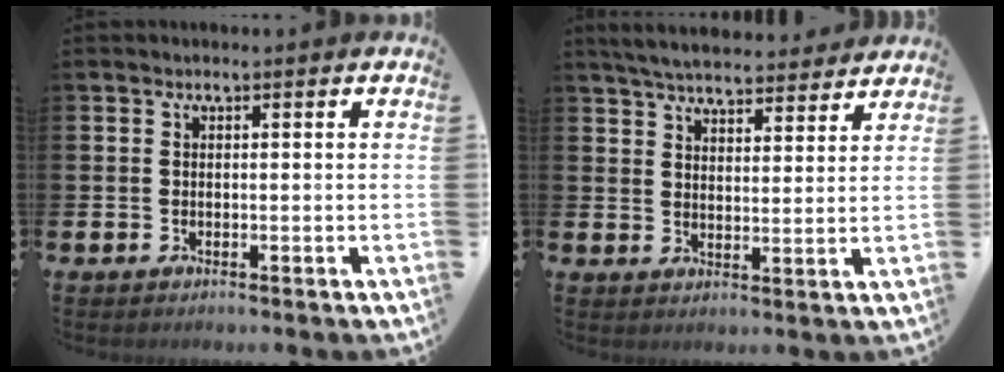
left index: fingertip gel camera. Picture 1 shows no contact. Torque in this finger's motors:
{"motor_torque": [1.06, -1.08, 0.59, 0.12]}